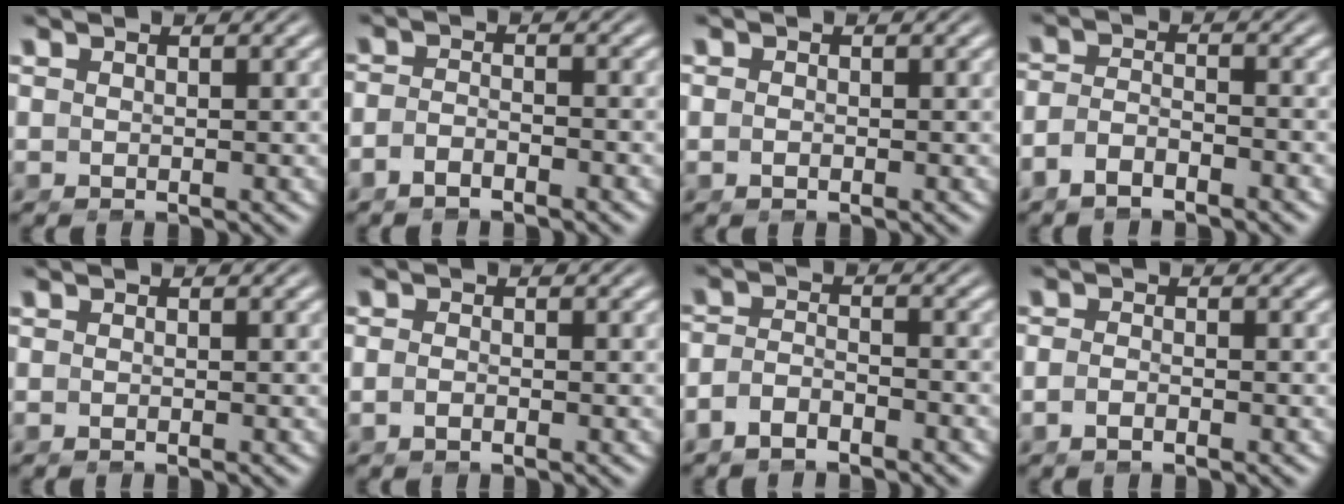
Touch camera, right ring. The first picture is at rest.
{"total": 2.2, "force": [-2.0, 0.4, 0.7], "torque": [-0.017, -0.008, -0.035]}
{"total": 0.5, "force": [-0.4, -0.1, 0.3], "torque": [-0.008, -0.005, -0.005]}
{"total": 3.3, "force": [-2.5, 1.6, 1.4], "torque": [-0.034, -0.013, -0.041]}
{"total": 0.6, "force": [-0.6, 0.1, 0.3], "torque": [-0.007, -0.001, -0.011]}
{"total": 1.1, "force": [-0.8, 0.1, 0.7], "torque": [-0.015, -0.003, -0.015]}
{"total": 3.3, "force": [-2.6, 1.6, 1.2], "torque": [-0.027, -0.011, -0.044]}
{"total": 1.3, "force": [-1.1, 0.1, 0.8], "torque": [-0.017, -0.002, -0.022]}